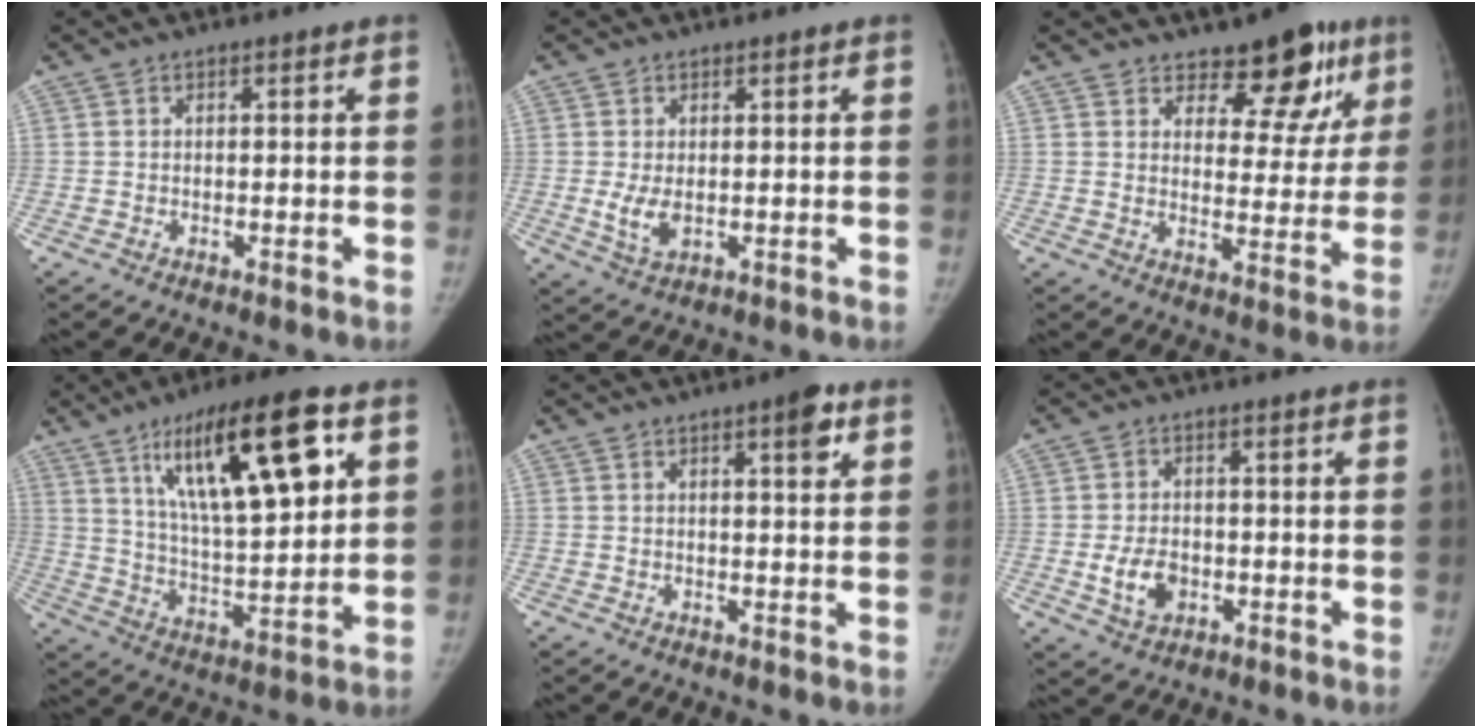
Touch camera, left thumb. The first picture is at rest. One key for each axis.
{"total": 3.9, "fx": -0.3, "fy": 2.3, "fz": 3.2, "tx": -0.068, "ty": -0.010, "tz": -0.002}
{"total": 11.0, "fx": 7.6, "fy": 6.2, "fz": 5.0, "tx": -0.008, "ty": -0.045, "tz": 0.096}
{"total": 21.1, "fx": 9.1, "fy": 6.0, "fz": 18.0, "tx": -0.269, "ty": -0.032, "tz": 0.156}
{"total": 4.1, "fx": 2.2, "fy": 1.0, "fz": 3.4, "tx": -0.041, "ty": -0.009, "tz": 0.027}
{"total": 5.9, "fx": -1.5, "fy": 4.2, "fz": 3.8, "tx": -0.058, "ty": 0.005, "tz": -0.022}